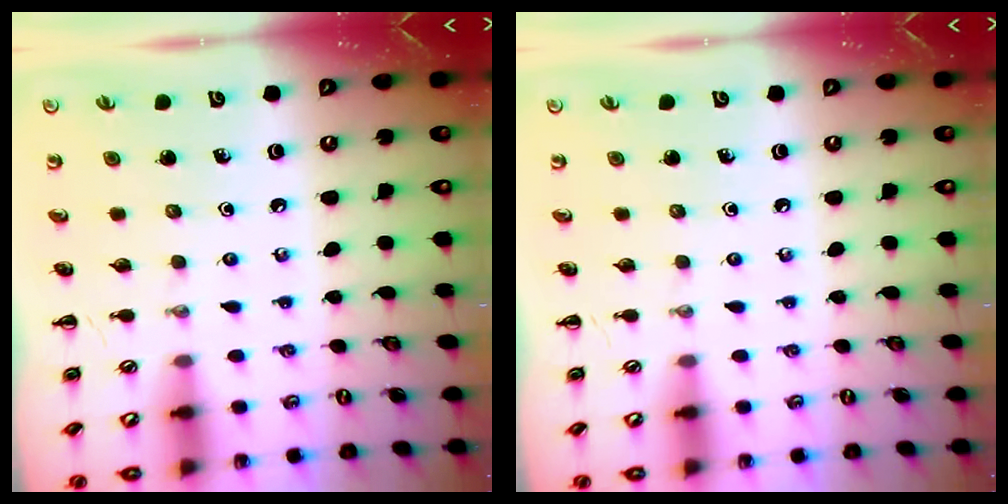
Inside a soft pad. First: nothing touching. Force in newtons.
{"total": 0.0}